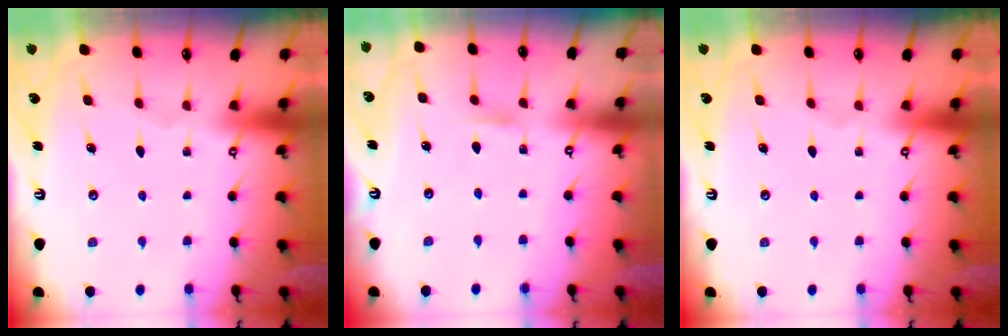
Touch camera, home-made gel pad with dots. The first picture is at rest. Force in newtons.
{"total": 1.3, "press": 1.3, "slide": 0.1}
{"total": 0.0}